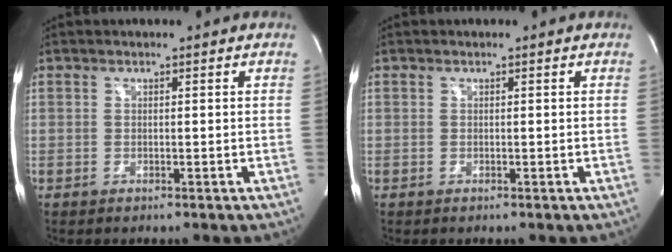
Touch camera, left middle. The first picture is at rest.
{"total": 0.0}